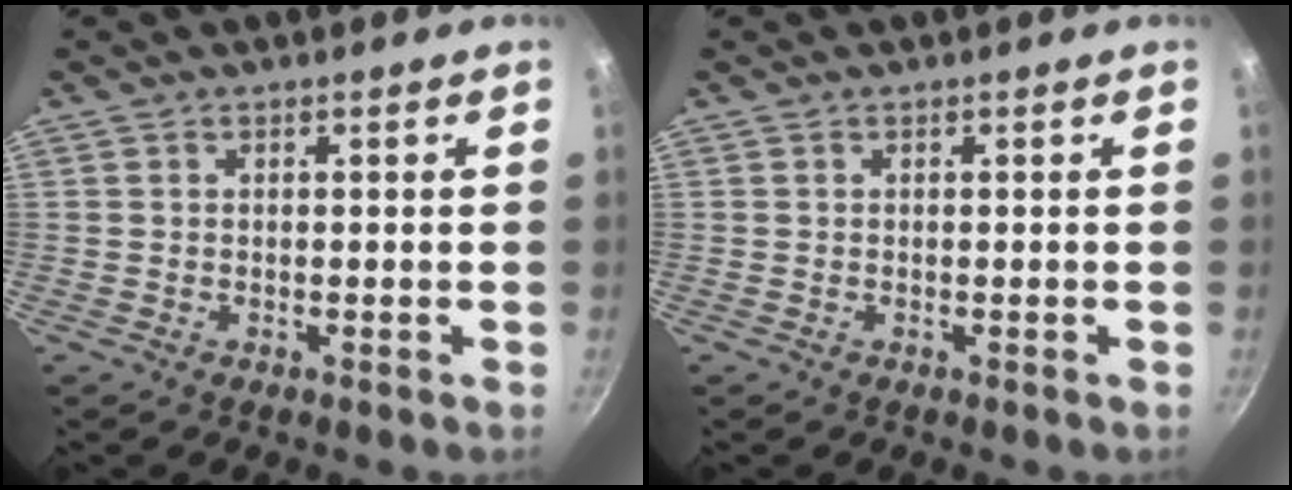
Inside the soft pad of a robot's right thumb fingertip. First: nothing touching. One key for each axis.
{"total": 0.0}